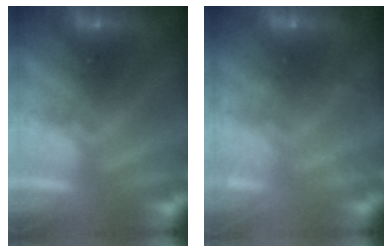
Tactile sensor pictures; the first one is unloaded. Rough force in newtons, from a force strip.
{"total": 2.3}